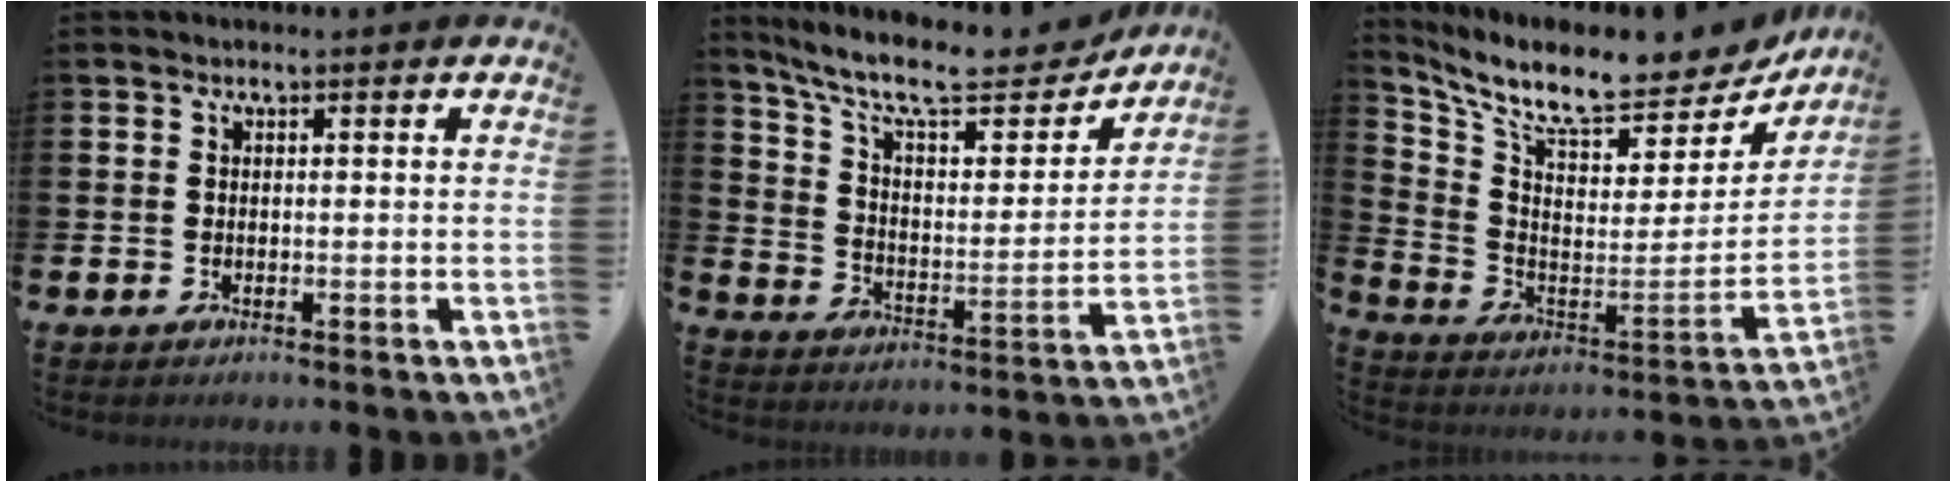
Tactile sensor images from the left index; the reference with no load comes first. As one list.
[{"total": 11.5, "force": [10.0, 3.1, 4.9], "torque": [-0.127, -0.065, 0.170]}, {"total": 9.4, "force": [8.3, 2.0, 3.8], "torque": [-0.104, -0.074, 0.135]}]